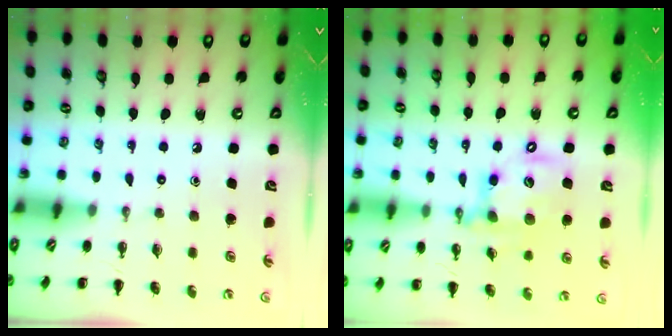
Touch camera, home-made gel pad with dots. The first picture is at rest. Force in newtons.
{"total": 15.0, "press": 14.7, "slide": 3.2}